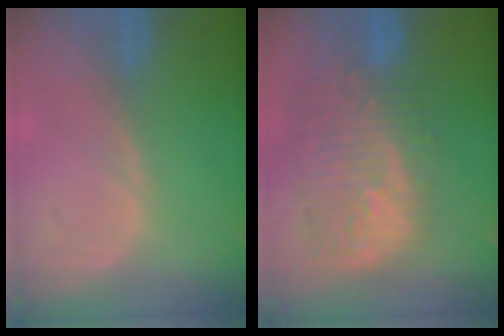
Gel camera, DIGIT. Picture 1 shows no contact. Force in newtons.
{"total": 12.0, "press": 10.7, "slide": 5.3}